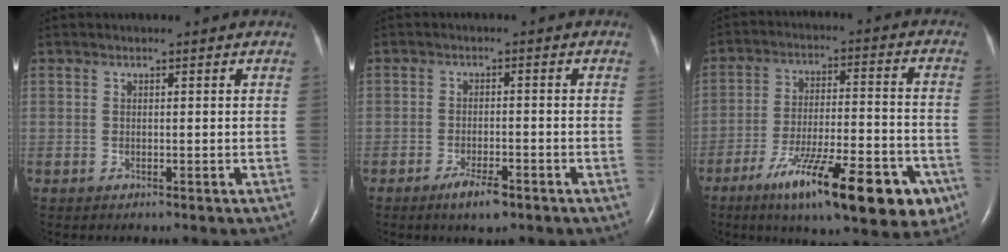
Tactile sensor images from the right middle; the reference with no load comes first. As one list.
[{"total": 4.1, "force": [-2.8, 0.9, 2.9], "torque": [-0.060, -0.004, -0.046]}, {"total": 20.5, "force": [-11.7, 4.5, 16.3], "torque": [-0.201, -0.012, -0.174]}]